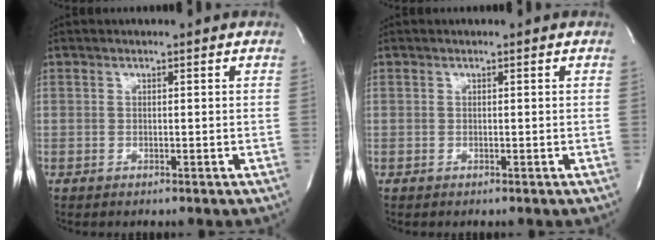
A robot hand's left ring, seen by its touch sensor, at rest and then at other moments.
{"total": 0.0}